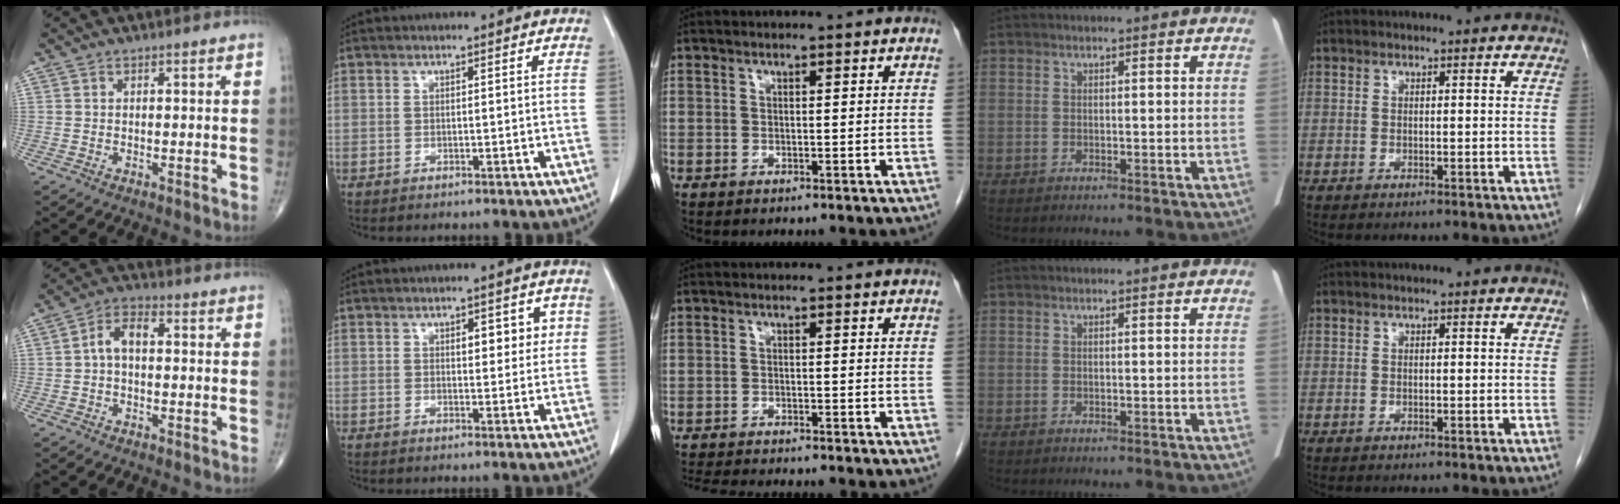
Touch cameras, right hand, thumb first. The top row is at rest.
{"thumb": {"total": 5.6, "force": [0.1, 3.3, 4.5], "torque": [-0.075, 0.022, -0.007]}, "index": {"total": 4.6, "force": [1.4, 2.3, 3.8], "torque": [-0.041, 0.008, 0.019]}, "middle": {"total": 7.4, "force": [-6.8, 0.2, 2.9], "torque": [-0.044, -0.016, -0.105]}}